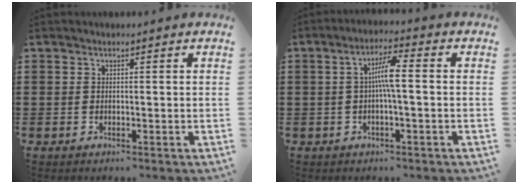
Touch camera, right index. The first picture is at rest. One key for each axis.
{"total": 5.0, "fx": -0.2, "fy": 0.6, "fz": 5.0, "tx": -0.093, "ty": 0.005, "tz": -0.009}